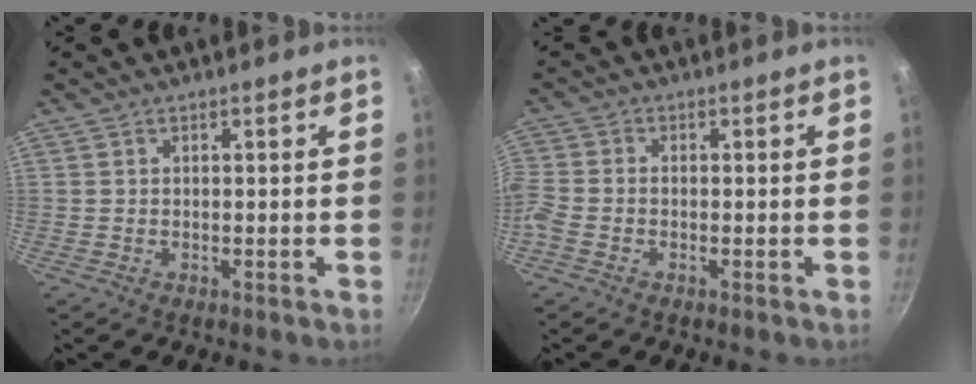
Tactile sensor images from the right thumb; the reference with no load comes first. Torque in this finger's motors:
{"motor_torque": [0.00, 0.00, 0.50, 0.18, 0.11]}